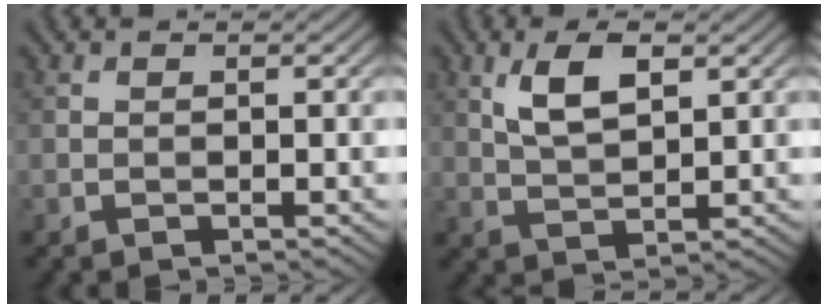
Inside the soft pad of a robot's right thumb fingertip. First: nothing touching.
{"total": 5.3, "force": [2.4, 2.1, 4.3], "torque": [-0.095, 0.000, 0.047]}